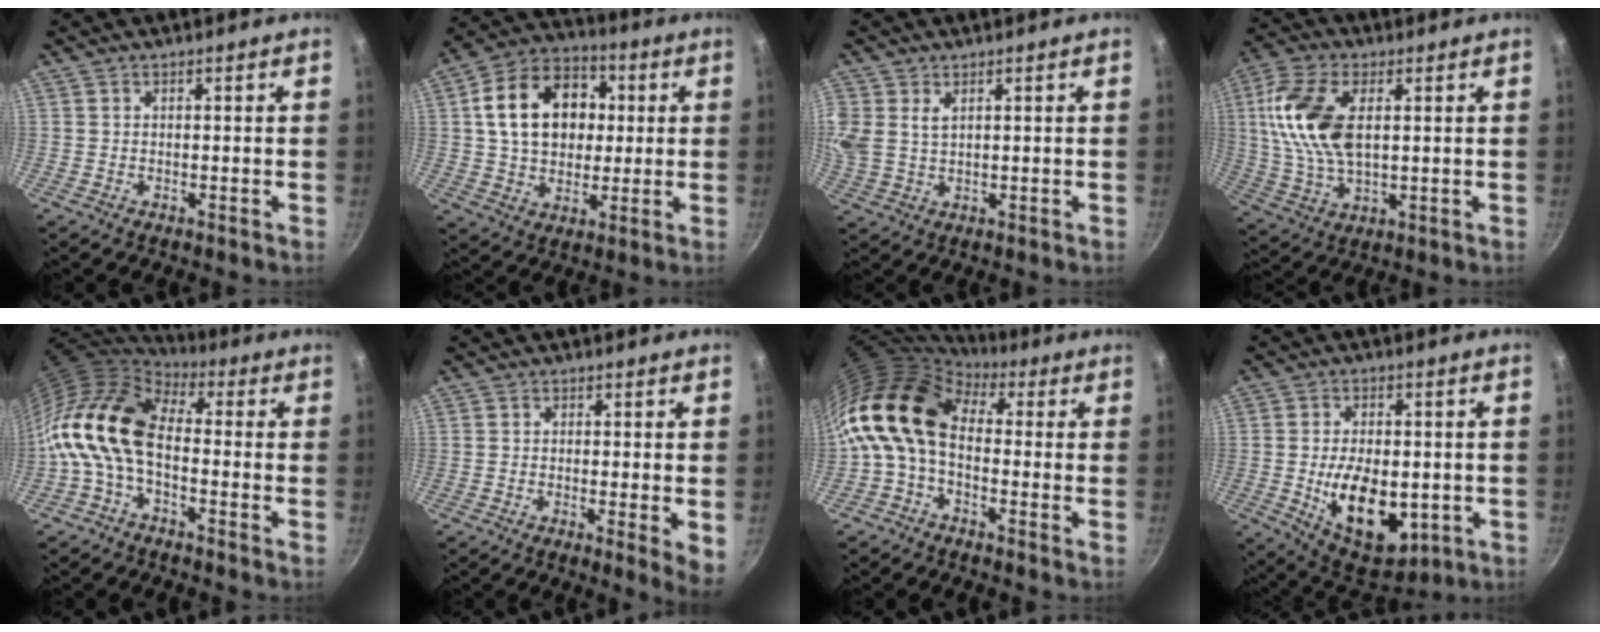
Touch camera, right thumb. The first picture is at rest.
{"total": 17.8, "force": [3.1, 13.4, 11.4], "torque": [-0.156, 0.022, 0.043]}
{"total": 9.2, "force": [3.2, 6.5, 5.7], "torque": [-0.137, 0.013, 0.069]}
{"total": 15.1, "force": [2.9, 8.3, 12.3], "torque": [-0.240, -0.001, 0.053]}
{"total": 12.9, "force": [-1.8, 7.4, 10.5], "torque": [-0.189, 0.028, -0.051]}
{"total": 4.5, "force": [-0.8, 0.7, 4.4], "torque": [-0.054, -0.007, -0.011]}
{"total": 13.0, "force": [0.6, 8.4, 9.9], "torque": [-0.179, 0.026, -0.012]}
{"total": 15.6, "force": [-2.5, 9.1, 12.4], "torque": [-0.164, -0.009, -0.023]}